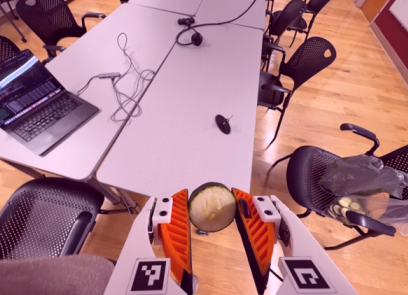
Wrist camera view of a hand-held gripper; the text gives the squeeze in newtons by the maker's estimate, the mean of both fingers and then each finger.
{"total": 8.6, "left": 8.5, "right": 8.8}